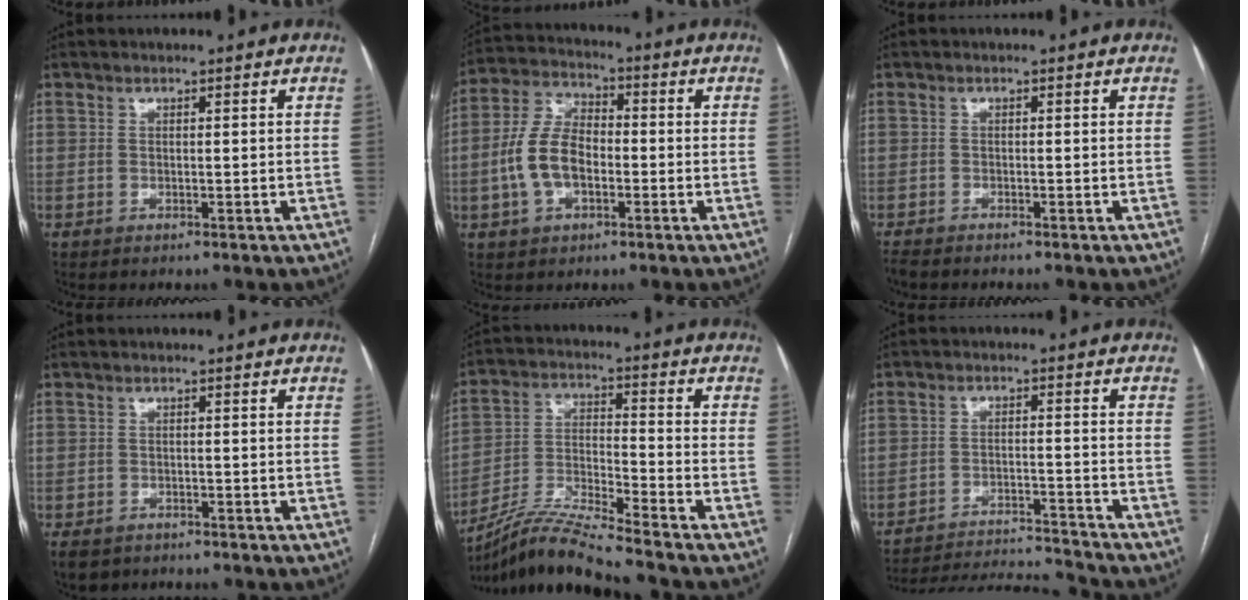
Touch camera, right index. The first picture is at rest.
{"total": 9.7, "force": [-2.0, 5.6, 7.7], "torque": [-0.177, 0.022, -0.039]}
{"total": 2.2, "force": [-2.0, 0.1, 0.8], "torque": [-0.017, -0.008, -0.034]}
{"total": 5.3, "force": [-3.8, 3.3, 1.6], "torque": [-0.033, -0.005, -0.057]}
{"total": 11.7, "force": [-10.6, -1.6, 4.8], "torque": [-0.097, -0.010, -0.199]}
{"total": 12.8, "force": [-12.7, -1.0, 1.4], "torque": [-0.029, 0.002, -0.197]}